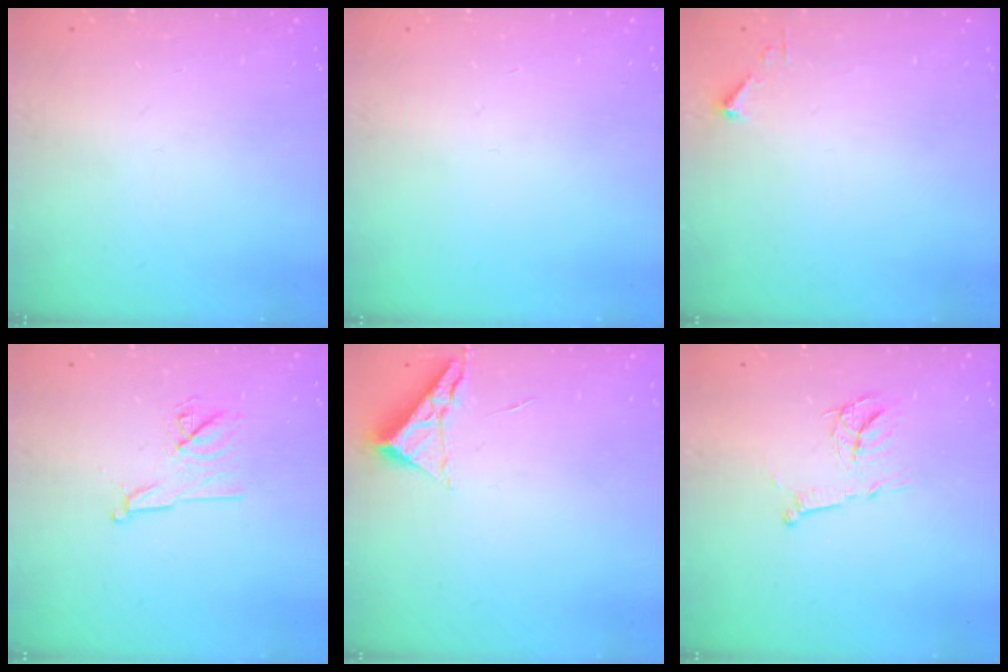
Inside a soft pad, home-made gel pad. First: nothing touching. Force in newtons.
{"total": 0.0}
{"total": 2.7, "press": 2.7, "slide": 0.3}
{"total": 8.9, "press": 8.9, "slide": 1.1}
{"total": 3.8, "press": 3.8, "slide": 0.5}
{"total": 11.7, "press": 11.7, "slide": 0.7}